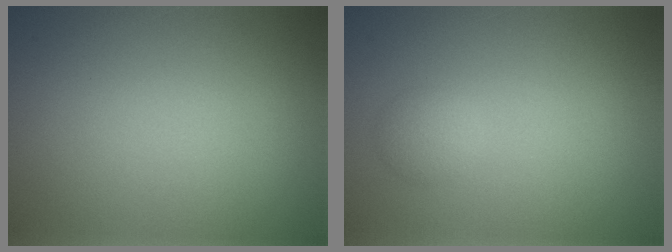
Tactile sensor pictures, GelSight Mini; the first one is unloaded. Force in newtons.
{"total": 1.5, "press": 1.5, "slide": 0.0}